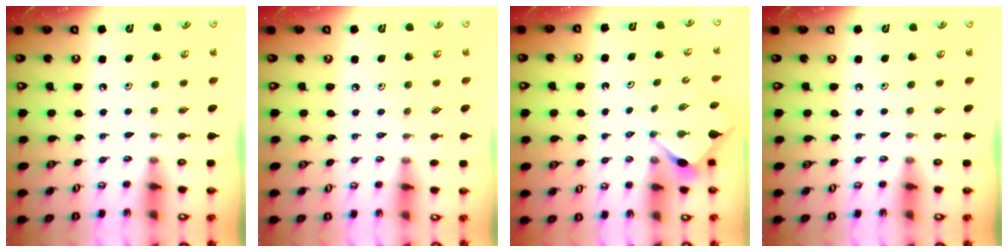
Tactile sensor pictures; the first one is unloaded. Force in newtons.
{"total": 2.2, "press": 2.1, "slide": 0.5}
{"total": 2.8, "press": 2.8, "slide": 0.3}
{"total": 0.0}